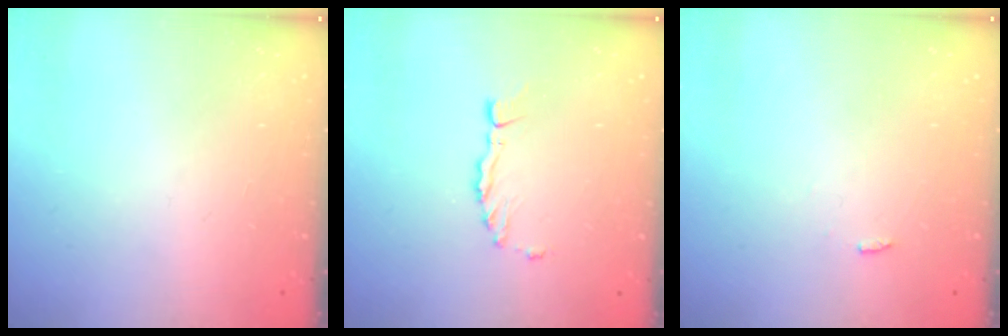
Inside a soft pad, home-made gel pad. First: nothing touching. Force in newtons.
{"total": 2.1, "press": 2.1, "slide": 0.2}
{"total": 1.9, "press": 1.9, "slide": 0.1}